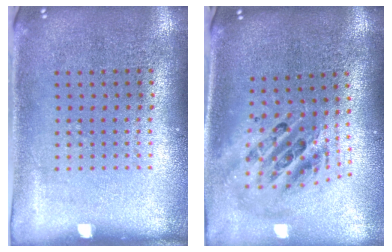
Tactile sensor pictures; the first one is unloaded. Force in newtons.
{"total": 2.4, "press": 1.7, "slide": 1.6}